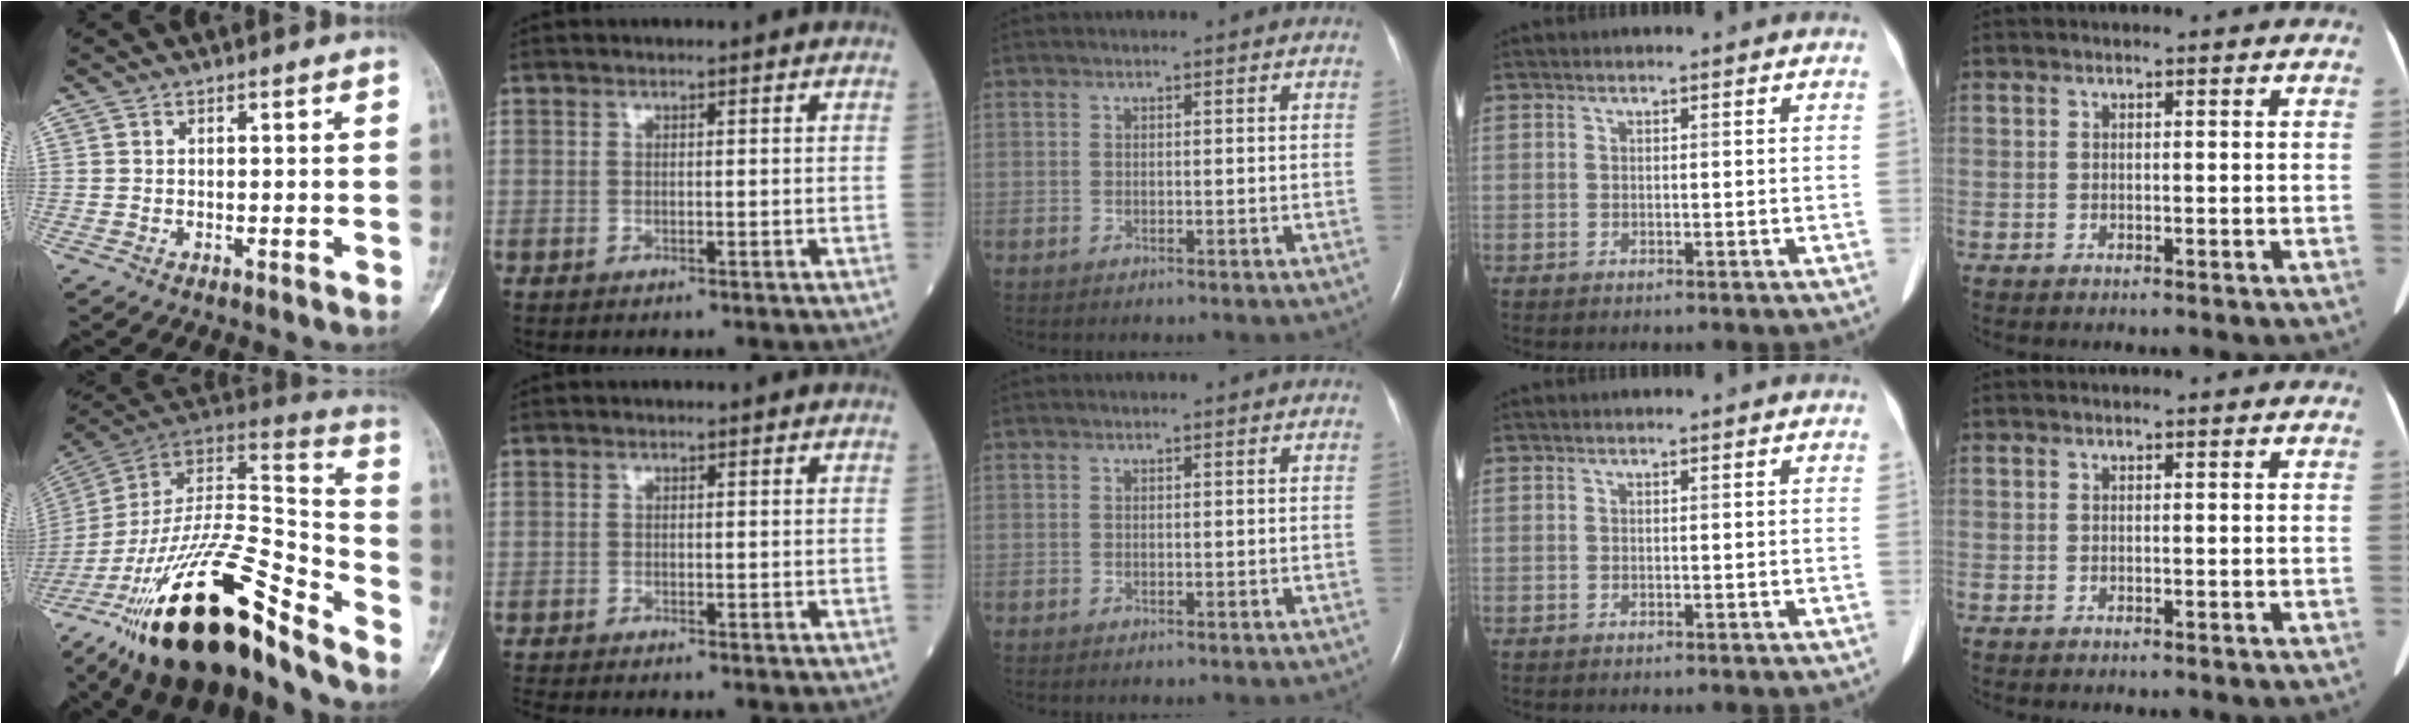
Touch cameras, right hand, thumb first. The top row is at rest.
{"thumb": {"total": 30.5, "force": [-19.8, 9.2, 21.3], "torque": [-0.344, 0.079, -0.334]}, "index": {"total": 2.1, "force": [-2.0, 0.2, 0.5], "torque": [-0.009, -0.006, -0.033]}}